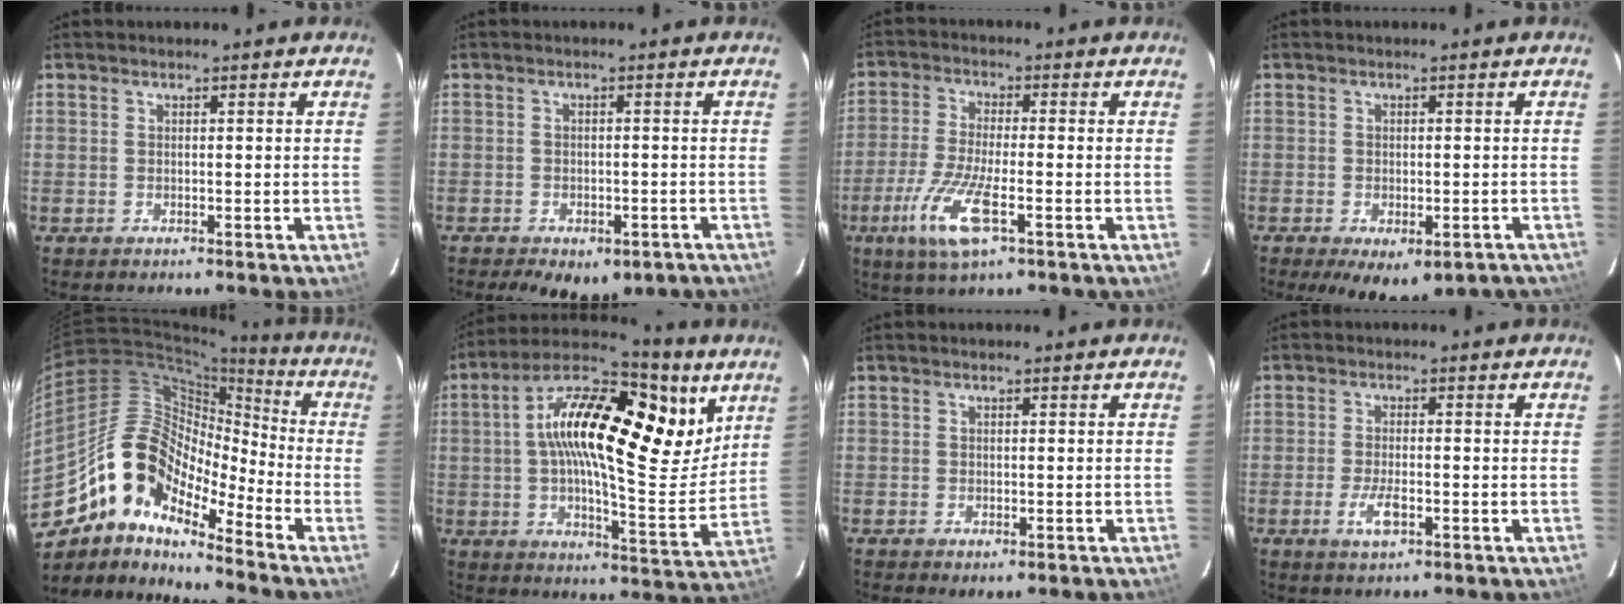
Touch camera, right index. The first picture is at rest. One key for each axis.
{"total": 11.5, "fx": -8.0, "fy": 6.1, "fz": 5.7, "tx": -0.123, "ty": -0.009, "tz": -0.091}
{"total": 10.4, "fx": -4.4, "fy": 2.5, "fz": 9.1, "tx": -0.198, "ty": -0.017, "tz": -0.085}
{"total": 11.0, "fx": -7.3, "fy": 5.2, "fz": 6.4, "tx": -0.121, "ty": -0.023, "tz": -0.086}
{"total": 14.9, "fx": -10.4, "fy": 6.4, "fz": 8.6, "tx": -0.139, "ty": 0.011, "tz": -0.214}
{"total": 23.6, "fx": 8.3, "fy": 9.0, "fz": 20.2, "tx": -0.331, "ty": 0.025, "tz": 0.111}
{"total": 1.0, "fx": -0.3, "fy": 0.7, "fz": 0.6, "tx": -0.010, "ty": -0.005, "tz": -0.005}
{"total": 4.3, "fx": -1.7, "fy": 1.4, "fz": 3.7, "tx": -0.080, "ty": -0.006, "tz": -0.032}